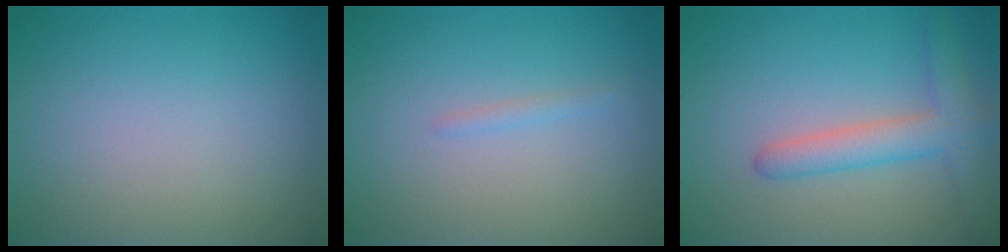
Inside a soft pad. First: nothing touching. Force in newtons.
{"total": 0.7, "press": 0.7, "slide": 0.1}
{"total": 3.8, "press": 3.7, "slide": 0.2}